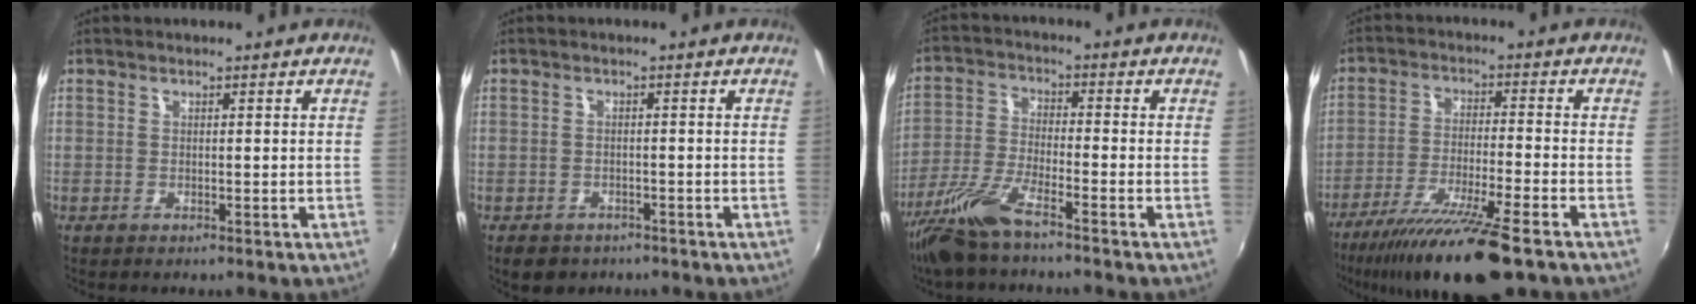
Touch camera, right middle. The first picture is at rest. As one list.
[{"total": 4.7, "force": [-3.2, 3.0, 1.7], "torque": [-0.042, -0.013, -0.045]}, {"total": 9.2, "force": [-6.8, 1.7, 6.0], "torque": [-0.133, -0.012, -0.136]}, {"total": 15.9, "force": [-11.9, 1.3, 10.5], "torque": [-0.206, -0.040, -0.203]}]